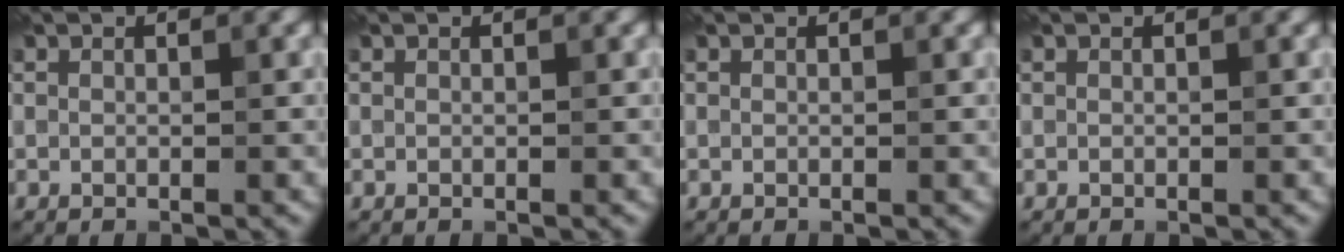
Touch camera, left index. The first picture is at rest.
{"total": 0.0}
{"total": 0.0}
{"total": 0.0}